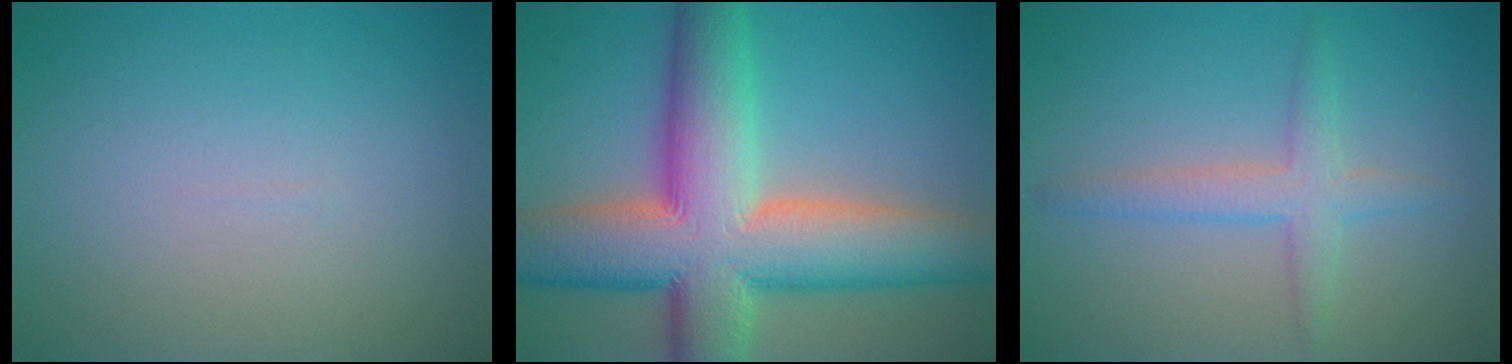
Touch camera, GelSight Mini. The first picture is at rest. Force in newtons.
{"total": 13.7, "press": 13.7, "slide": 0.6}
{"total": 2.7, "press": 2.7, "slide": 0.2}